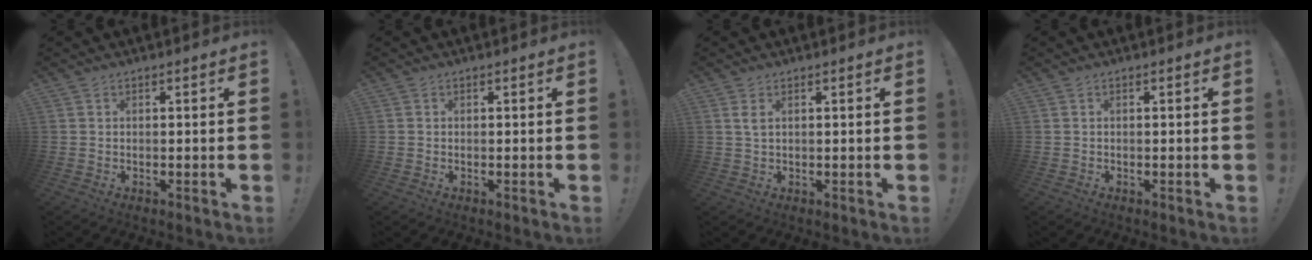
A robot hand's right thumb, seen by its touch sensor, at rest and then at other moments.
{"total": 0.0}
{"total": 2.1, "force": [0.9, 0.7, 1.8], "torque": [-0.030, -0.001, 0.013]}
{"total": 0.0}